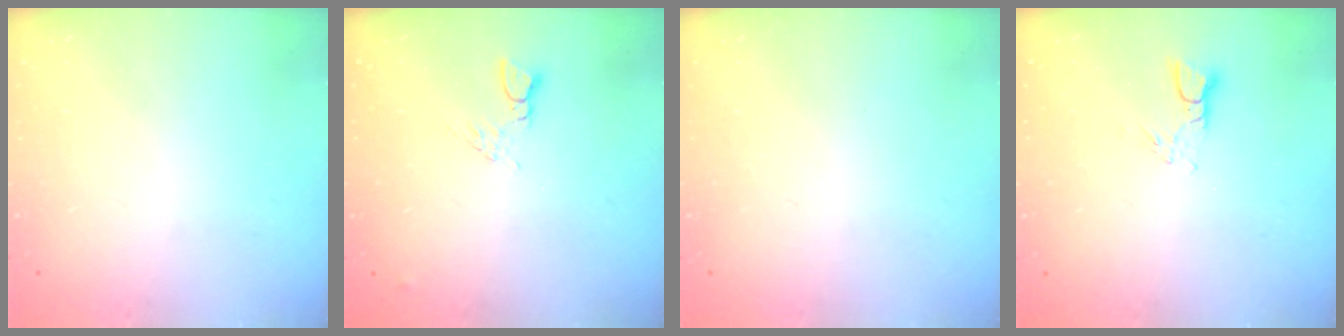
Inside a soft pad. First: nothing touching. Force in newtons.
{"total": 3.8, "press": 3.8, "slide": 0.7}
{"total": 0.0}
{"total": 3.5, "press": 3.5, "slide": 0.3}